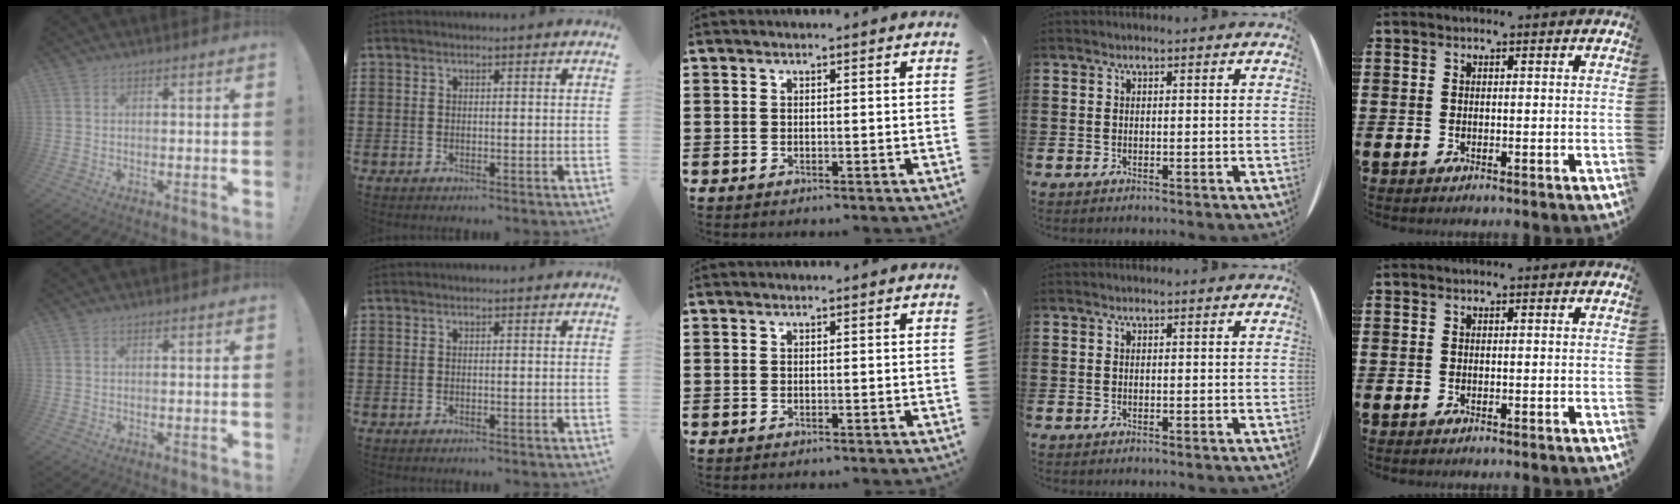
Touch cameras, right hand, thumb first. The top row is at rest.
{}